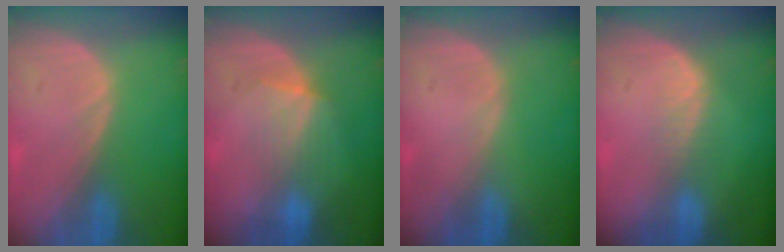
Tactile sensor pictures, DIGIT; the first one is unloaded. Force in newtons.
{"total": 4.6, "press": 4.4, "slide": 1.1}
{"total": 0.0}
{"total": 2.5, "press": 2.0, "slide": 1.6}